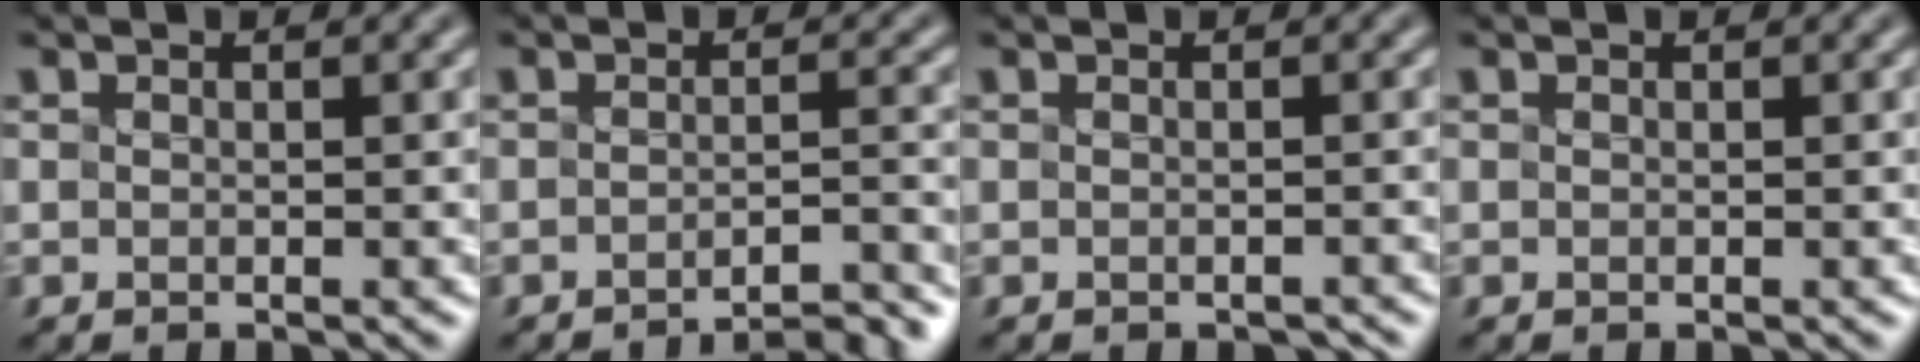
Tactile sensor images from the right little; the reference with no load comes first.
{"total": 4.5, "force": [-3.9, 0.8, 2.2], "torque": [-0.015, 0.014, -0.054]}
{"total": 0.7, "force": [-0.6, 0.1, 0.3], "torque": [-0.005, -0.001, -0.007]}
{"total": 0.0}